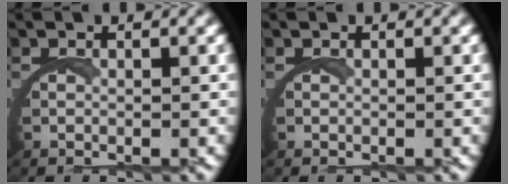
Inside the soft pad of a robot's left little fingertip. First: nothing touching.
{"total": 0.0}